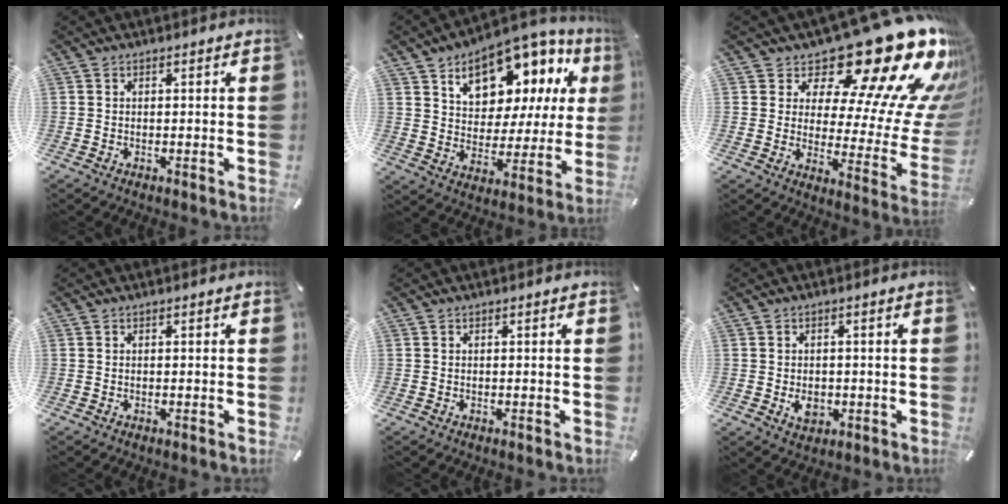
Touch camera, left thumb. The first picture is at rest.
{"total": 14.4, "force": [9.6, 8.6, 6.4], "torque": [-0.097, -0.072, 0.168]}
{"total": 25.6, "force": [17.5, 9.4, 16.2], "torque": [-0.202, -0.150, 0.293]}
{"total": 0.0}
{"total": 0.0}
{"total": 4.4, "force": [-0.9, 3.3, 2.7], "torque": [-0.053, -0.003, -0.019]}